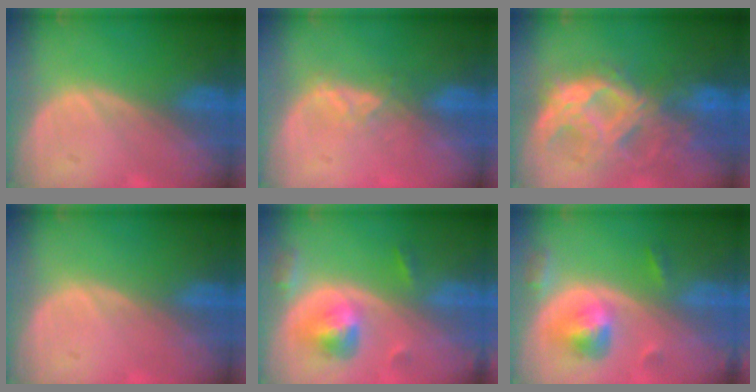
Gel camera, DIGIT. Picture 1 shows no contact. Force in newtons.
{"total": 2.6, "press": 2.5, "slide": 0.8}
{"total": 10.5, "press": 9.2, "slide": 5.0}
{"total": 0.0}
{"total": 5.5, "press": 5.3, "slide": 1.7}
{"total": 5.5, "press": 5.3, "slide": 1.7}